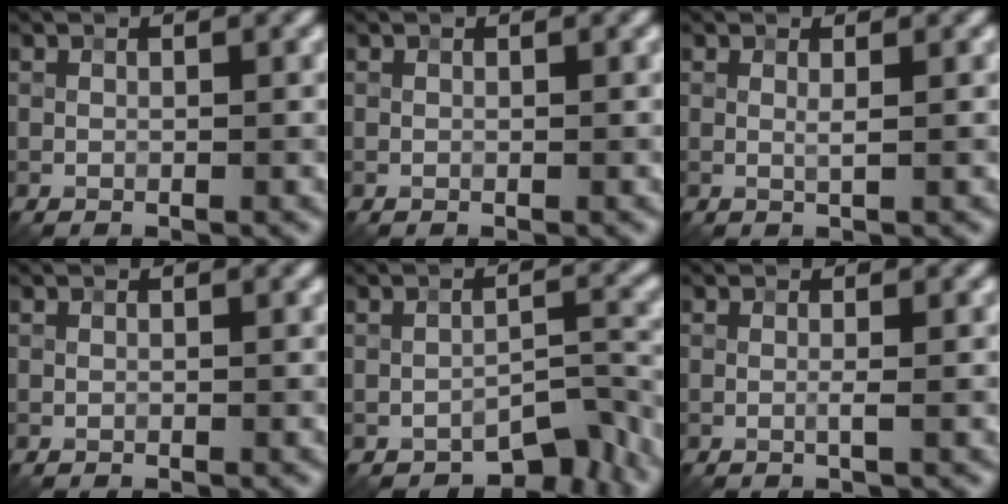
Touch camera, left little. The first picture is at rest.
{"total": 0.0}
{"total": 0.7, "force": [0.2, 0.0, 0.6], "torque": [-0.010, 0.000, 0.001]}
{"total": 0.0}
{"total": 5.5, "force": [-3.9, 2.2, 3.1], "torque": [-0.033, 0.005, -0.056]}
{"total": 0.9, "force": [-0.1, 0.1, 0.9], "torque": [-0.014, -0.002, -0.007]}